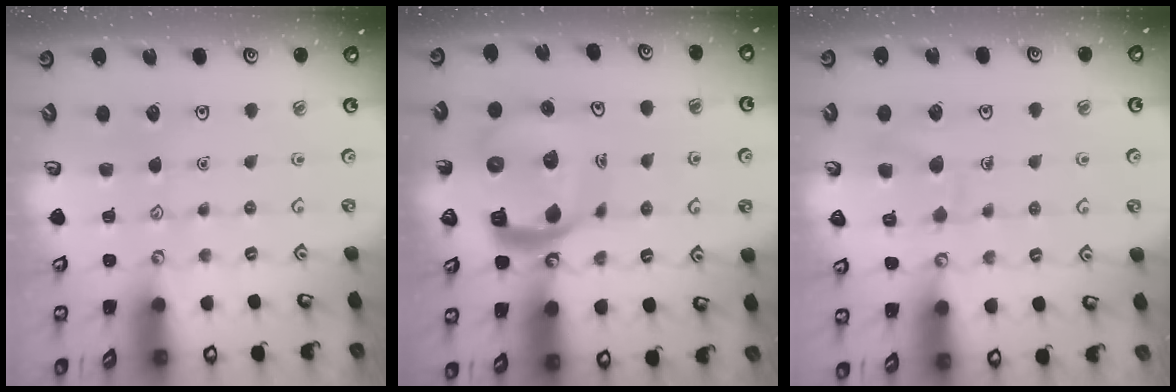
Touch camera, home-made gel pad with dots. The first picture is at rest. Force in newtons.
{"total": 15.5, "press": 15.4, "slide": 1.9}
{"total": 8.8, "press": 8.8, "slide": 0.5}